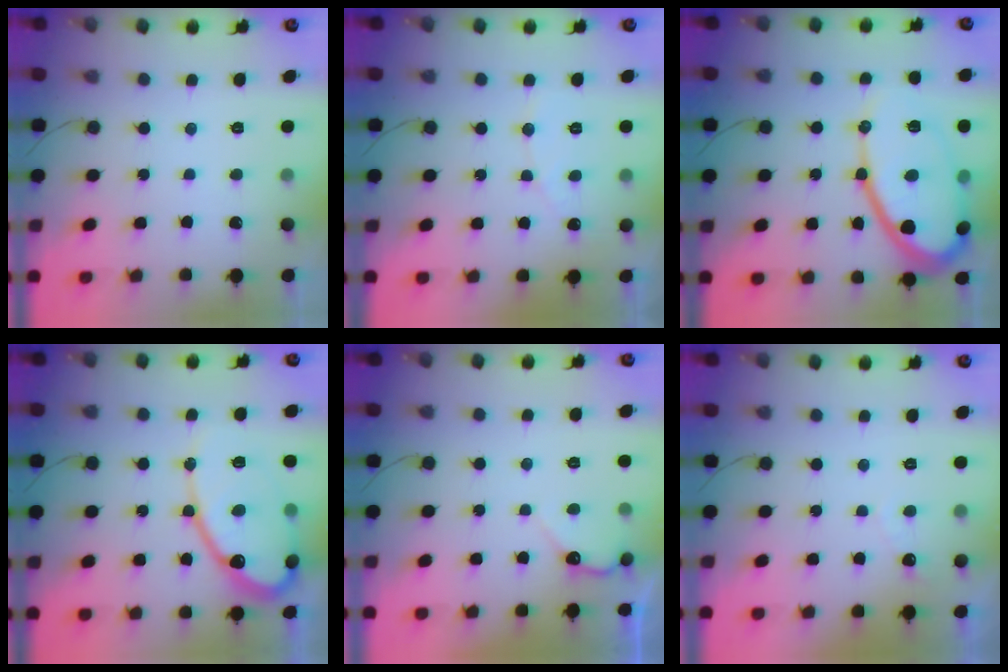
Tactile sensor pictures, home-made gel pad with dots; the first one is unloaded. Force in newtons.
{"total": 4.5, "press": 4.4, "slide": 0.3}
{"total": 17.7, "press": 17.6, "slide": 1.5}
{"total": 16.4, "press": 16.3, "slide": 1.3}
{"total": 4.5, "press": 4.4, "slide": 0.4}
{"total": 3.0, "press": 3.0, "slide": 0.1}